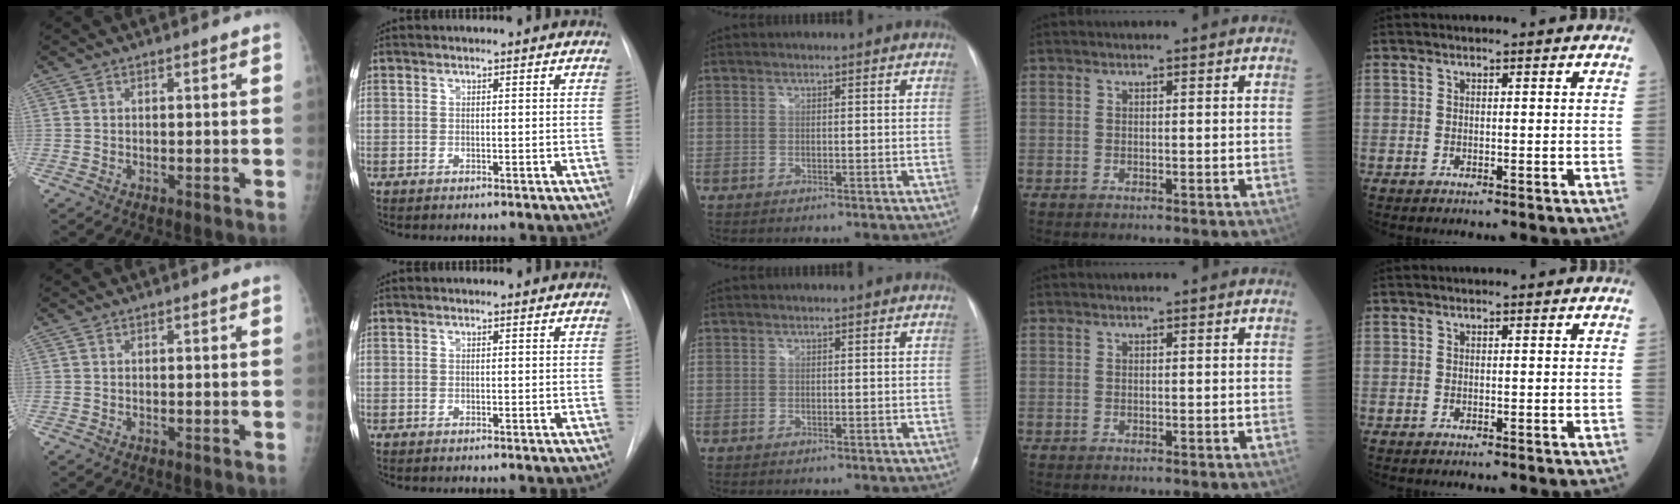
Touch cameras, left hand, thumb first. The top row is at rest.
{}